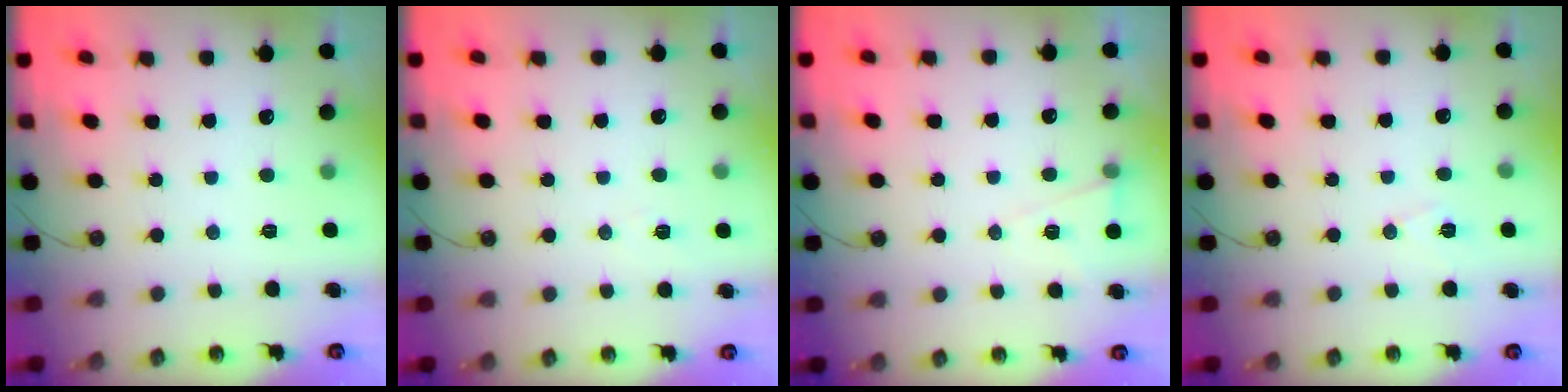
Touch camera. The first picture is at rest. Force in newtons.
{"total": 5.7, "press": 3.7, "slide": 4.4}
{"total": 6.0, "press": 3.9, "slide": 4.5}
{"total": 6.4, "press": 4.5, "slide": 4.5}